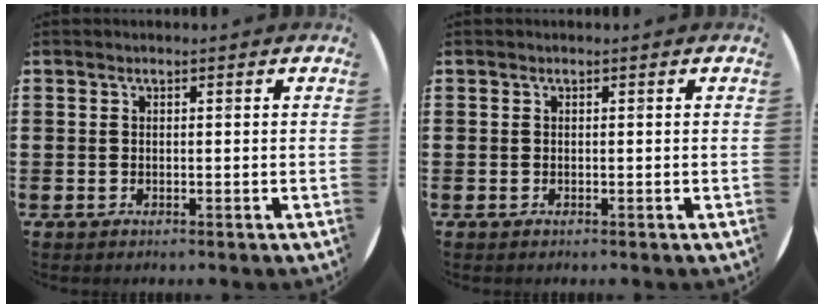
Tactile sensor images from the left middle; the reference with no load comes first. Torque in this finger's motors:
{"motor_torque": [-0.10, 0.11, -0.02, 0.00]}